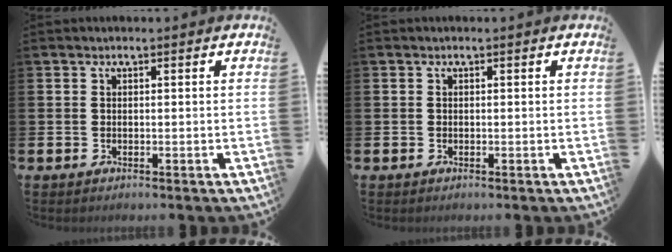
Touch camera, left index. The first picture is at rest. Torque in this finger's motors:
{"motor_torque": [-0.17, 0.28, -0.08, -0.01]}